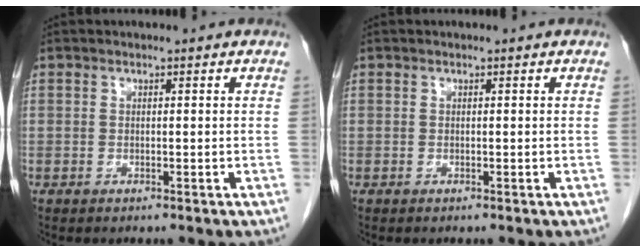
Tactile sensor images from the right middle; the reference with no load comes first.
{"total": 0.0}